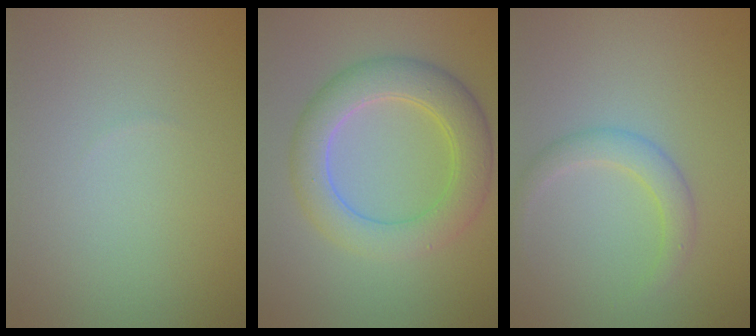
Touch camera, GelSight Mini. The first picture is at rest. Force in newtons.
{"total": 5.6, "press": 5.6, "slide": 0.2}
{"total": 2.3, "press": 2.3, "slide": 0.0}